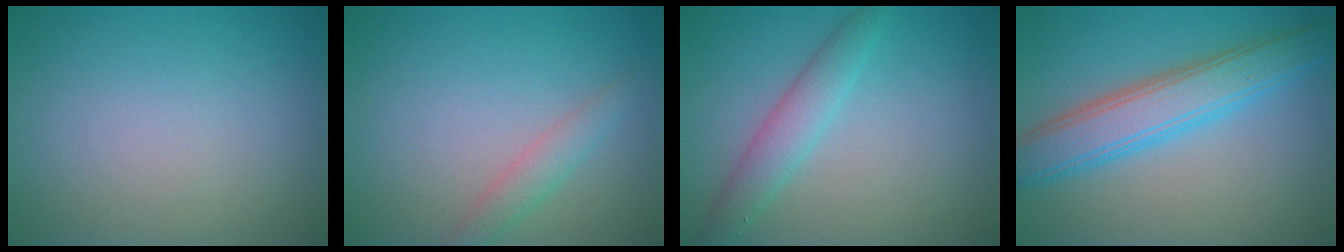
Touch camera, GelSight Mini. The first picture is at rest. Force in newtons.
{"total": 1.9, "press": 1.9, "slide": 0.0}
{"total": 2.9, "press": 2.9, "slide": 0.1}
{"total": 5.7, "press": 5.7, "slide": 0.1}